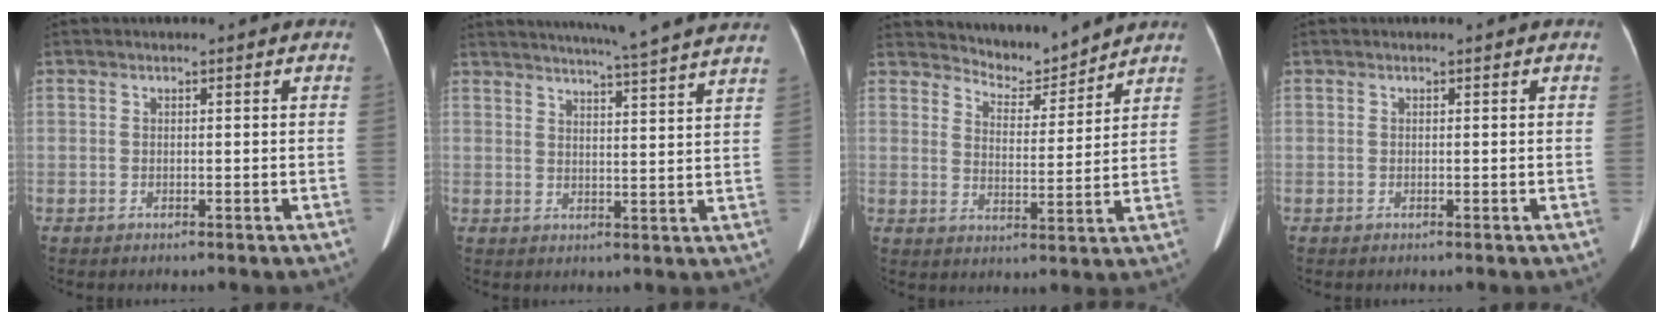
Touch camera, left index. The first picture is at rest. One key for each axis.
{"total": 18.3, "fx": 16.7, "fy": -1.4, "fz": 7.5, "tx": -0.126, "ty": -0.029, "tz": 0.206}
{"total": 6.7, "fx": 6.7, "fy": 0.8, "fz": -0.3, "tx": -0.004, "ty": -0.006, "tz": 0.108}
{"total": 0.0}